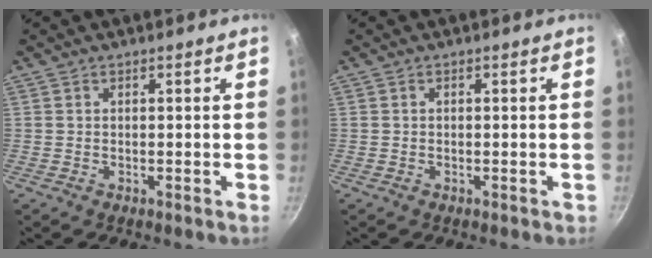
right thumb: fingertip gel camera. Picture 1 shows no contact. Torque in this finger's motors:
{"motor_torque": [-0.23, 0.09, 0.19, 0.19, -0.05]}